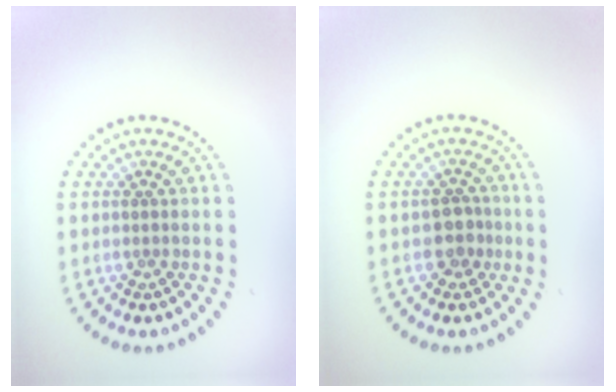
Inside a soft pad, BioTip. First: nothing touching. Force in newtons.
{"total": 1.9, "press": 1.8, "slide": 0.8}